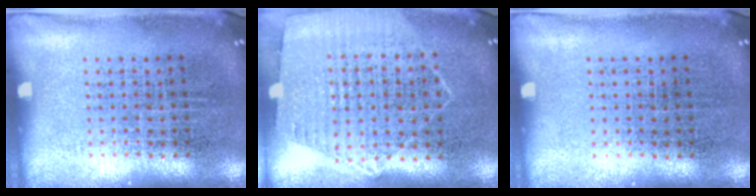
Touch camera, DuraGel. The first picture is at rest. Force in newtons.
{"total": 1.2, "press": 1.1, "slide": 0.4}
{"total": 0.0}